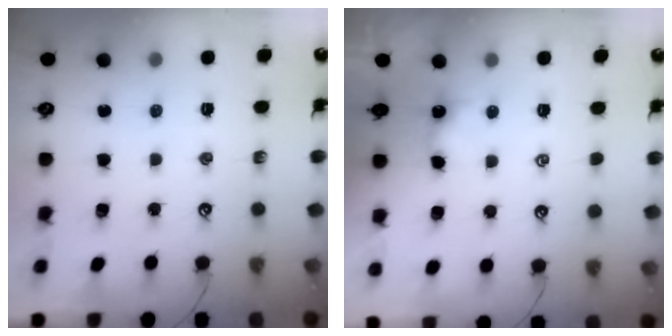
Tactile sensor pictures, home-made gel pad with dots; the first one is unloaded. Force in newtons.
{"total": 3.3, "press": 3.3, "slide": 0.1}